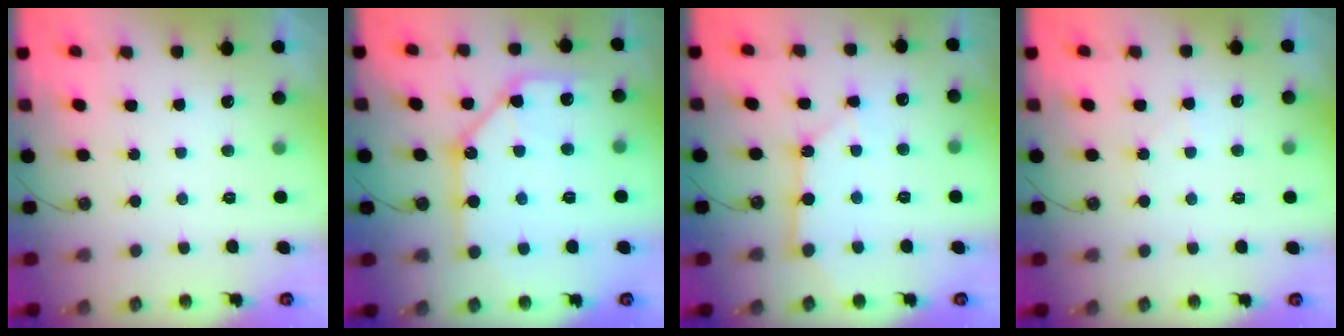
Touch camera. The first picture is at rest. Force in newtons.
{"total": 14.2, "press": 14.1, "slide": 1.6}
{"total": 8.1, "press": 8.1, "slide": 0.8}
{"total": 3.7, "press": 3.6, "slide": 0.5}